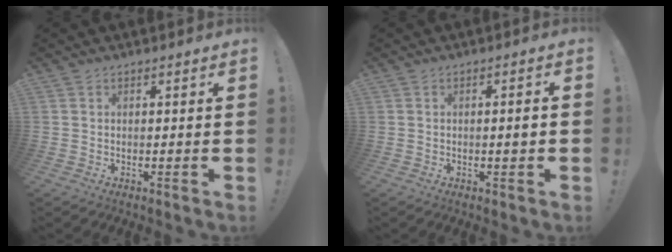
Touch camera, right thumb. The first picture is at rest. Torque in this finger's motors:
{"motor_torque": [0.26, -0.32, 0.06, 0.30, 0.10]}